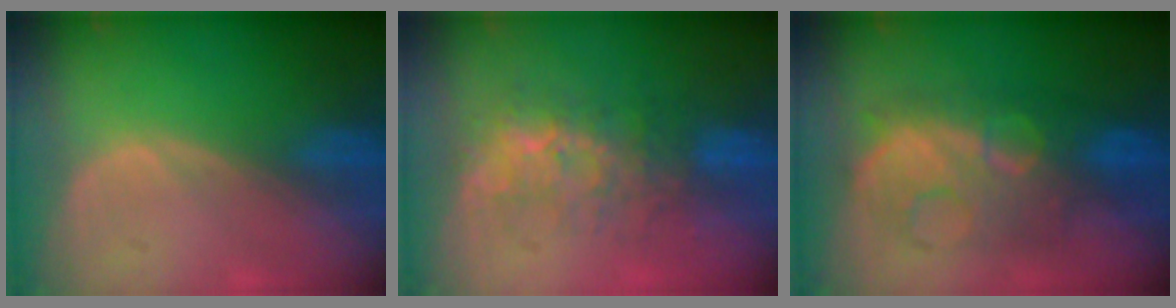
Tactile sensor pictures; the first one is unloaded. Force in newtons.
{"total": 7.6, "press": 7.3, "slide": 2.3}
{"total": 9.5, "press": 9.5, "slide": 0.4}